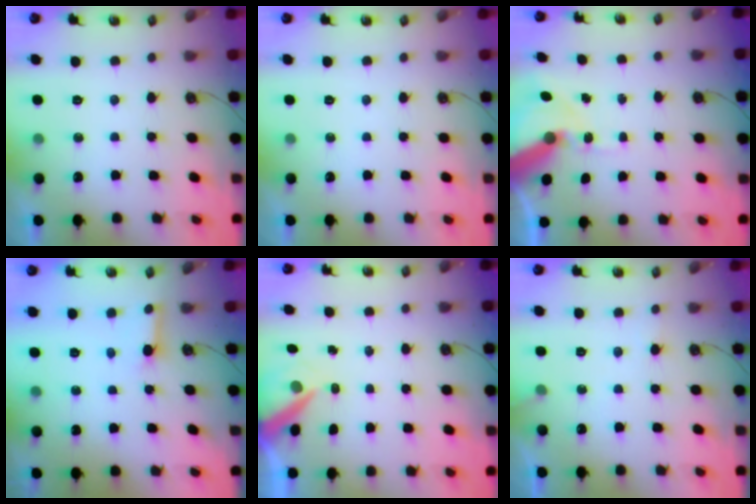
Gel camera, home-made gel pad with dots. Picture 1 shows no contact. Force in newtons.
{"total": 0.0}
{"total": 11.0, "press": 10.9, "slide": 1.6}
{"total": 2.9, "press": 2.9, "slide": 0.4}
{"total": 6.7, "press": 6.6, "slide": 0.8}
{"total": 5.8, "press": 5.8, "slide": 0.4}